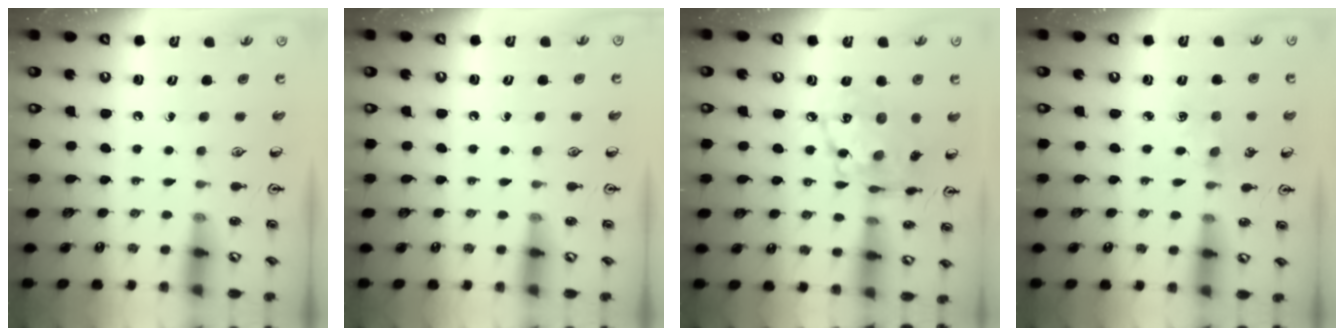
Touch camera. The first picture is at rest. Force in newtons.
{"total": 0.0}
{"total": 14.7, "press": 14.7, "slide": 0.9}
{"total": 3.3, "press": 3.3, "slide": 0.5}